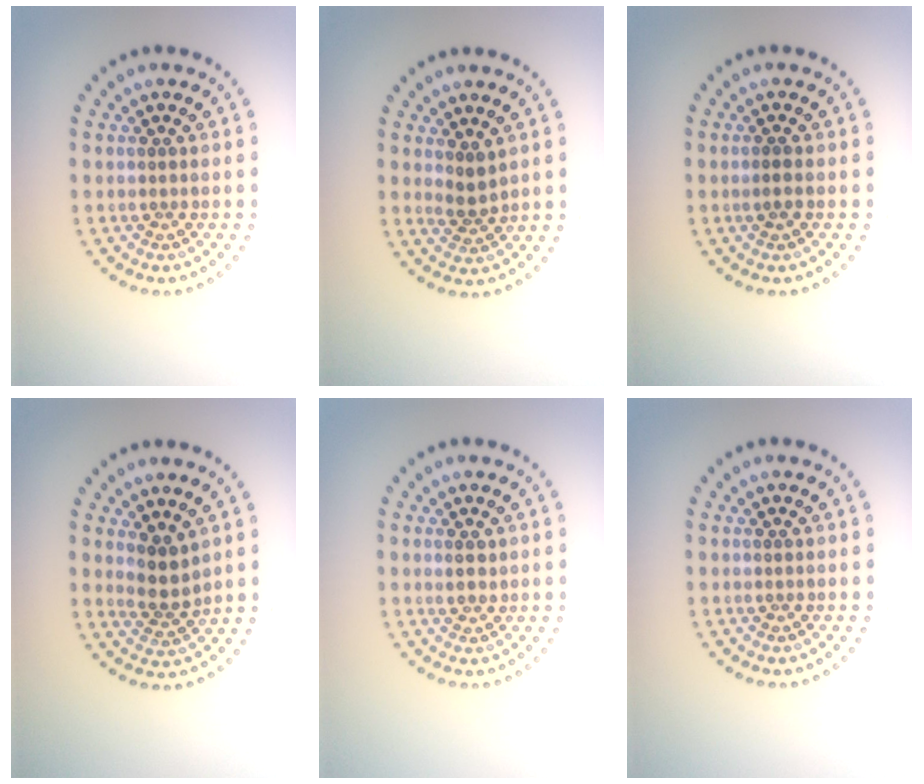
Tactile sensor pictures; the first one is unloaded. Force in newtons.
{"total": 1.6, "press": 1.3, "slide": 1.0}
{"total": 0.9, "press": 0.9, "slide": 0.1}
{"total": 2.2, "press": 1.8, "slide": 1.4}
{"total": 1.2, "press": 1.1, "slide": 0.6}
{"total": 0.0}